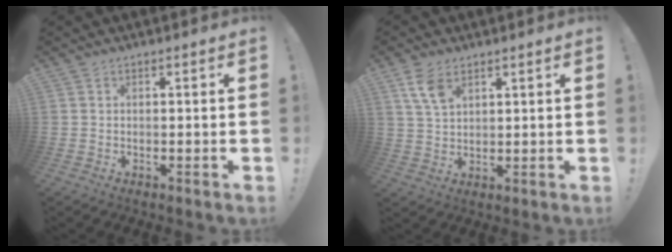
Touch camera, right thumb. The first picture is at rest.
{"total": 7.0, "force": [4.0, 3.7, 4.4], "torque": [-0.084, -0.014, 0.077]}